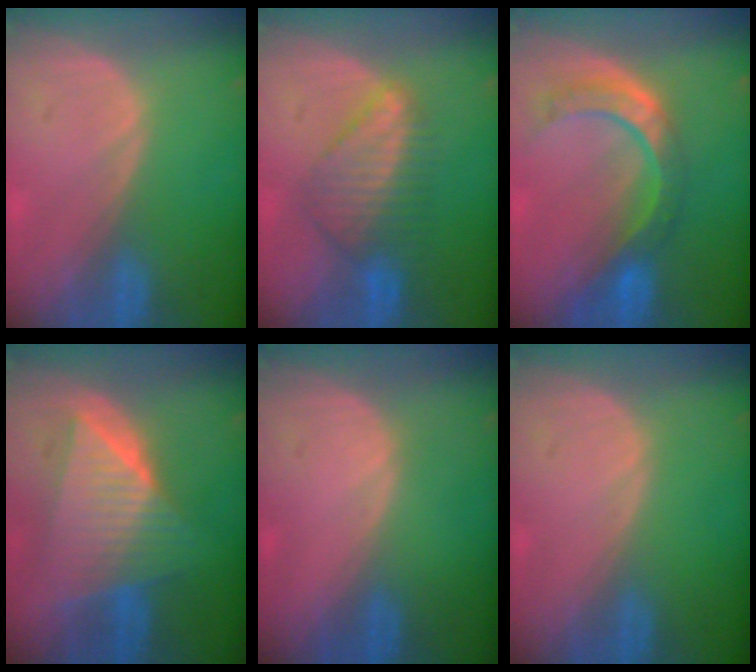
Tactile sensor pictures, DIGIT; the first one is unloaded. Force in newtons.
{"total": 6.7, "press": 6.6, "slide": 1.3}
{"total": 8.7, "press": 7.3, "slide": 4.7}
{"total": 9.6, "press": 9.5, "slide": 0.6}
{"total": 0.6, "press": 0.1, "slide": 0.6}
{"total": 0.0}